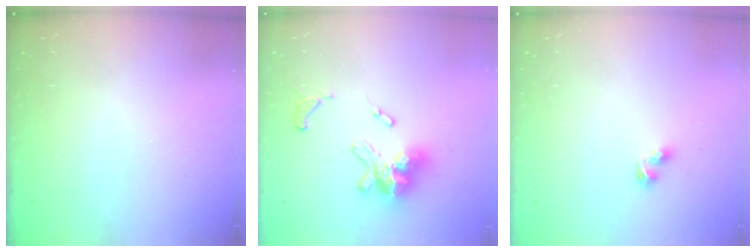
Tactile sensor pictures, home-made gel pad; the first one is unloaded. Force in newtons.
{"total": 15.9, "press": 15.9, "slide": 1.7}
{"total": 3.7, "press": 3.7, "slide": 0.4}